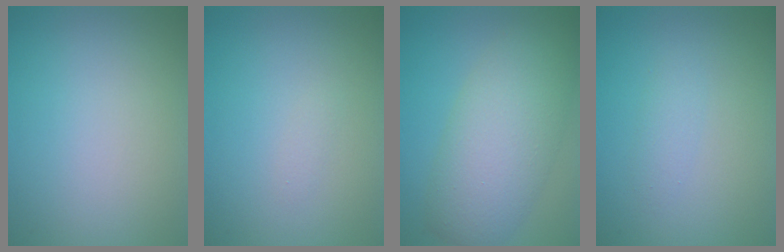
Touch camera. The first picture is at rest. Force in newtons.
{"total": 0.5, "press": 0.5, "slide": 0.0}
{"total": 7.5, "press": 7.5, "slide": 0.2}
{"total": 1.0, "press": 1.0, "slide": 0.1}